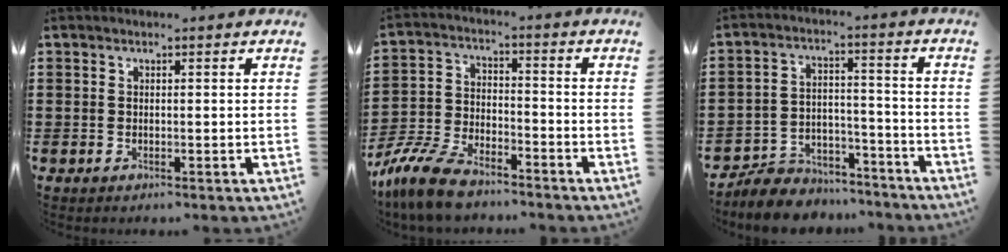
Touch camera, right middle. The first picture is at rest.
{"total": 9.2, "force": [-8.0, 2.6, 3.8], "torque": [-0.096, 0.014, -0.161]}
{"total": 7.4, "force": [-7.0, 2.0, 0.7], "torque": [-0.011, 0.022, -0.137]}